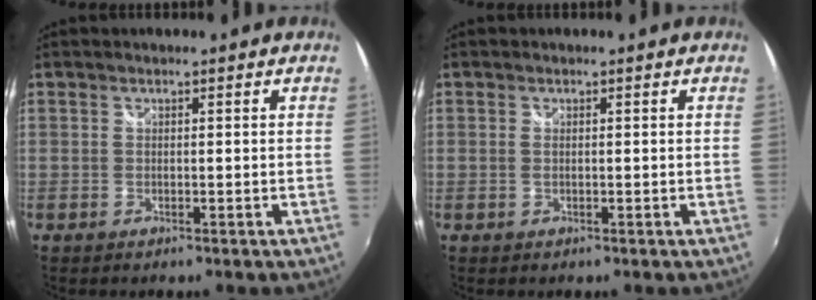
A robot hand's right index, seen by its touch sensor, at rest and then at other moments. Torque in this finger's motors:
{"motor_torque": [-1.27, 0.72, -0.03, 0.01]}